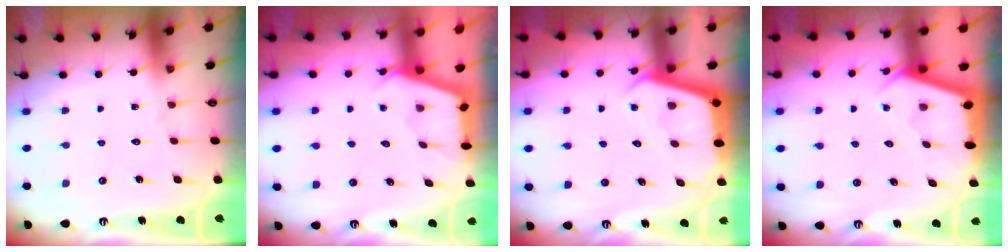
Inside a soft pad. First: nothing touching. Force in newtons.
{"total": 2.8, "press": 2.8, "slide": 0.3}
{"total": 3.9, "press": 3.9, "slide": 0.2}
{"total": 2.9, "press": 2.9, "slide": 0.3}